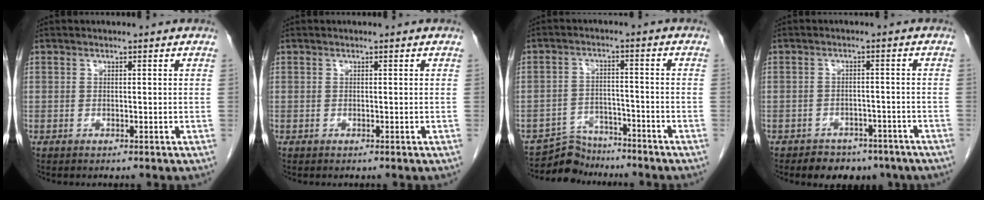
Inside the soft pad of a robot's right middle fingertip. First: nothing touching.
{"total": 0.0}
{"total": 6.0, "force": [-5.7, 1.7, -0.8], "torque": [0.014, 0.008, -0.099]}
{"total": 6.8, "force": [-5.2, 3.9, 2.0], "torque": [-0.017, 0.010, -0.063]}